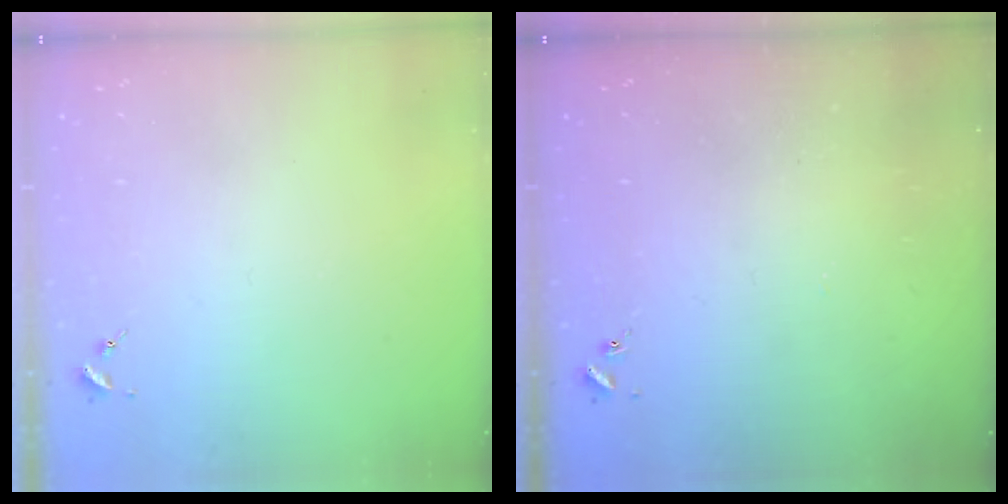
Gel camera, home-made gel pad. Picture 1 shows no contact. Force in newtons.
{"total": 0.9, "press": 0.8, "slide": 0.2}